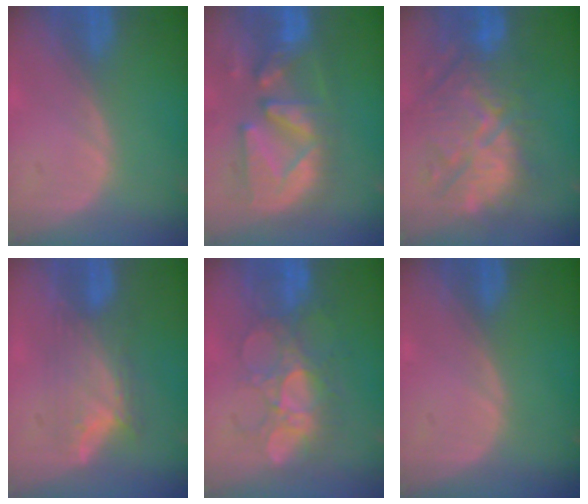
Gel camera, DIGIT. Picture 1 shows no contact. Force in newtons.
{"total": 12.0, "press": 11.0, "slide": 4.8}
{"total": 12.1, "press": 11.6, "slide": 3.2}
{"total": 7.4, "press": 6.6, "slide": 3.4}
{"total": 8.6, "press": 8.3, "slide": 2.2}
{"total": 0.0}